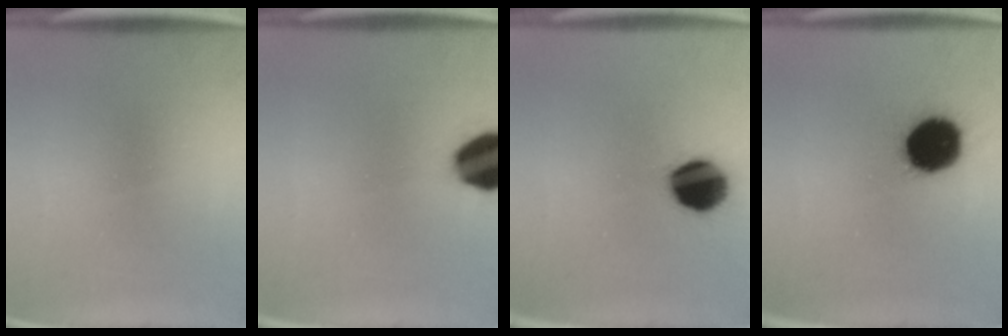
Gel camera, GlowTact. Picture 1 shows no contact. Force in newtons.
{"total": 14.6}
{"total": 13.4}
{"total": 17.3}